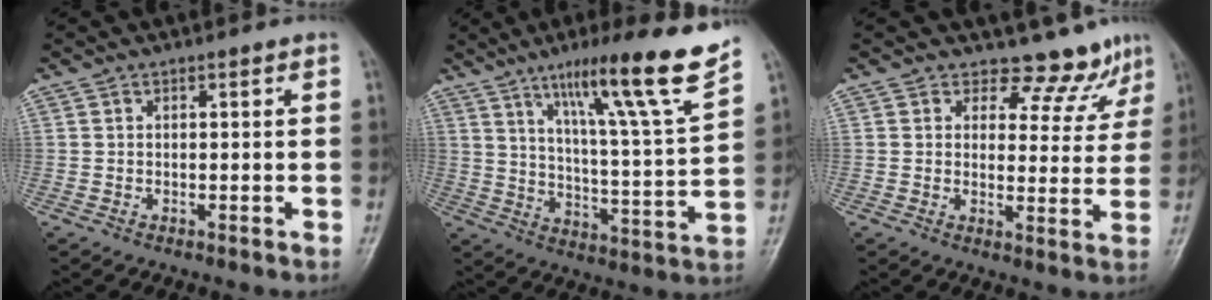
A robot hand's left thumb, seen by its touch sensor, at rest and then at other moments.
{"total": 18.1, "force": [12.1, 0.2, 13.4], "torque": [-0.190, -0.065, 0.189]}
{"total": 7.5, "force": [6.6, 3.5, 0.2], "torque": [0.031, -0.053, 0.074]}